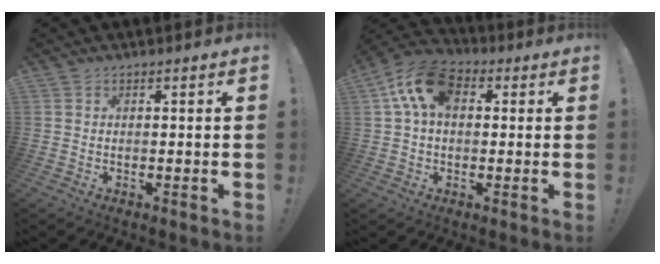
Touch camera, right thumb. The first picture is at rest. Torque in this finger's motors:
{"motor_torque": [1.14, 1.40, 0.25, -0.12, 0.07]}